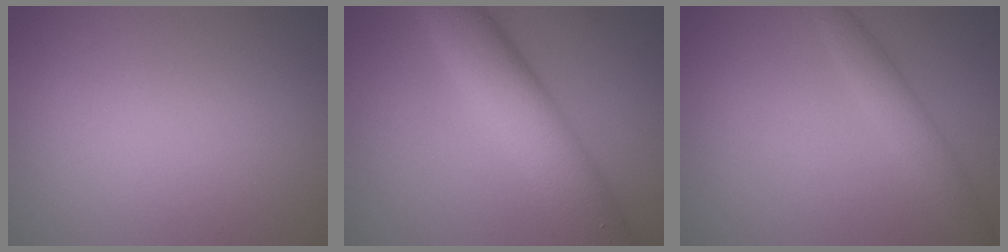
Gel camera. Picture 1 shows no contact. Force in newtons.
{"total": 8.1, "press": 8.1, "slide": 0.2}
{"total": 2.4, "press": 2.4, "slide": 0.0}